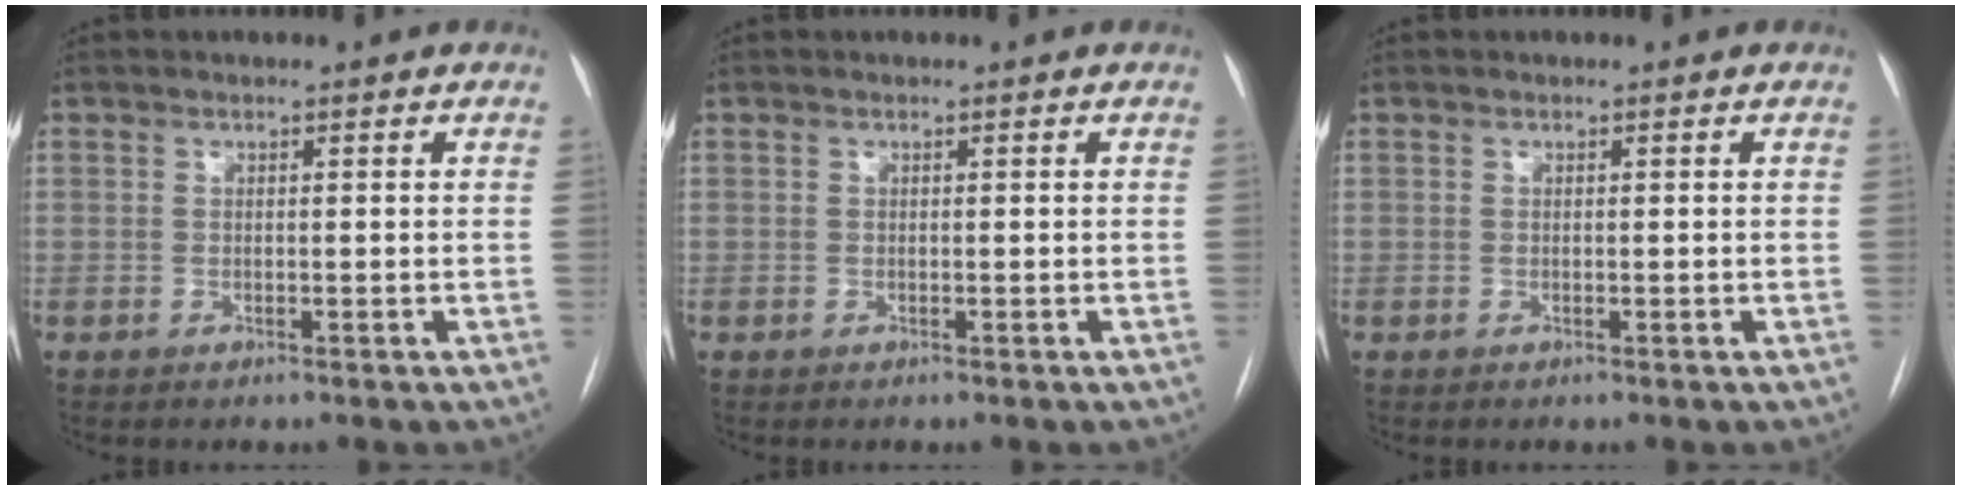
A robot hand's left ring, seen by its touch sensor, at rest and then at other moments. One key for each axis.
{"total": 0.0}
{"total": 0.0}